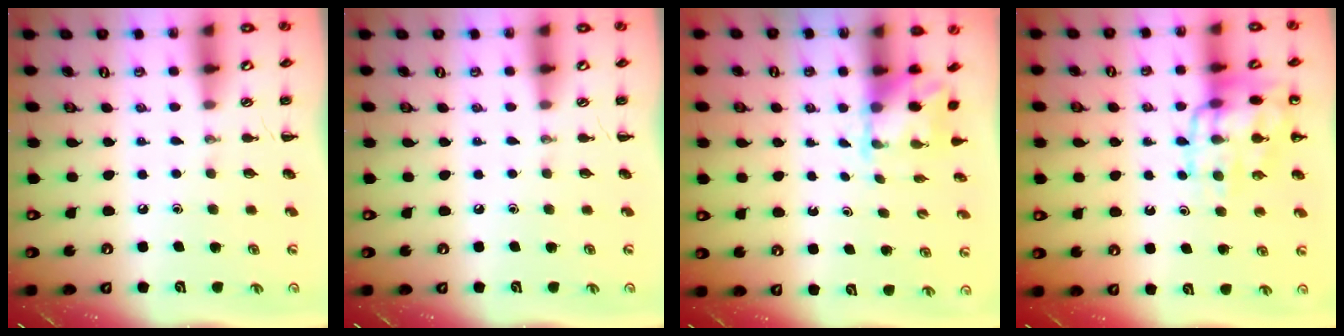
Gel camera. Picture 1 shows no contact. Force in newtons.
{"total": 0.0}
{"total": 2.0, "press": 1.9, "slide": 0.7}
{"total": 15.4, "press": 15.3, "slide": 2.0}